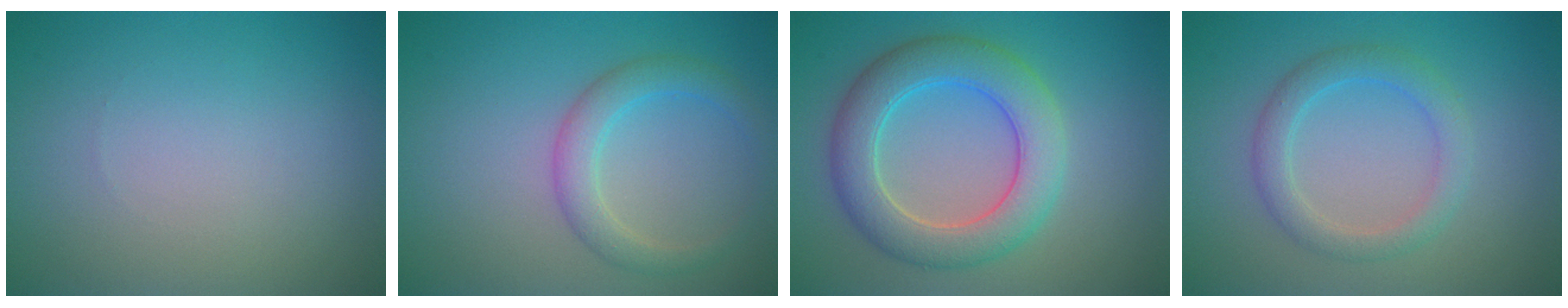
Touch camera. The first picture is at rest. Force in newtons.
{"total": 3.0, "press": 3.0, "slide": 0.1}
{"total": 6.4, "press": 6.4, "slide": 0.2}
{"total": 2.9, "press": 2.9, "slide": 0.2}